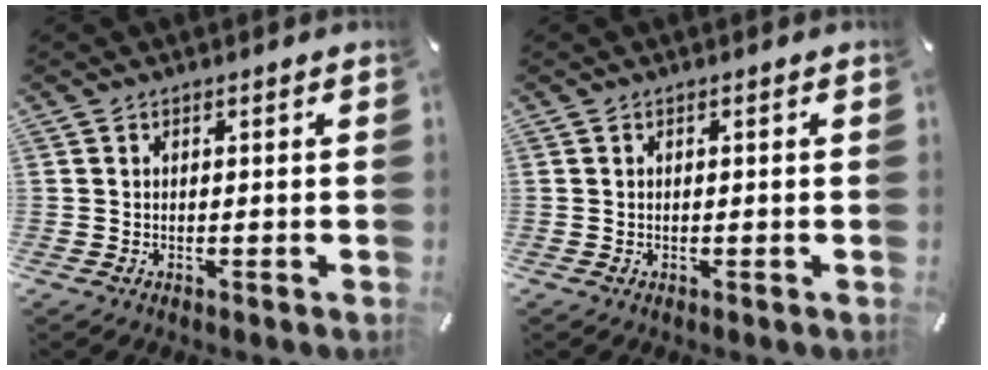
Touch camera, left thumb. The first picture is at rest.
{"total": 0.0}